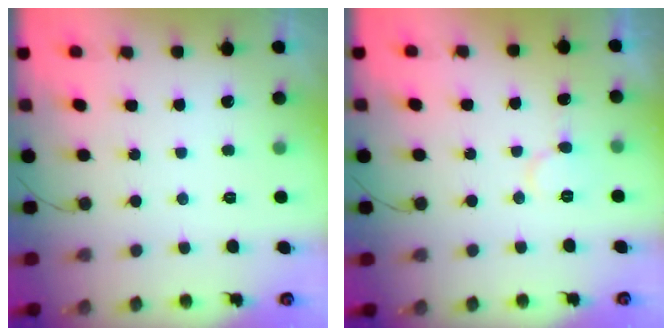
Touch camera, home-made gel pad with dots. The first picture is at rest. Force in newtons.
{"total": 5.9, "press": 5.9, "slide": 0.7}